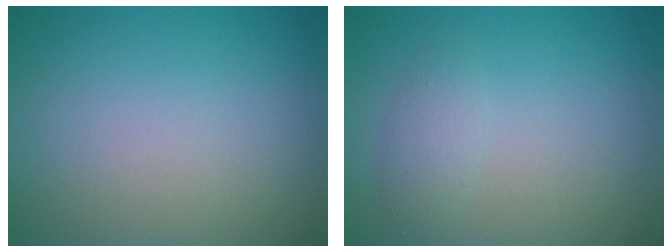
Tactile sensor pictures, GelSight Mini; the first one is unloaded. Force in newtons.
{"total": 1.5, "press": 1.5, "slide": 0.1}